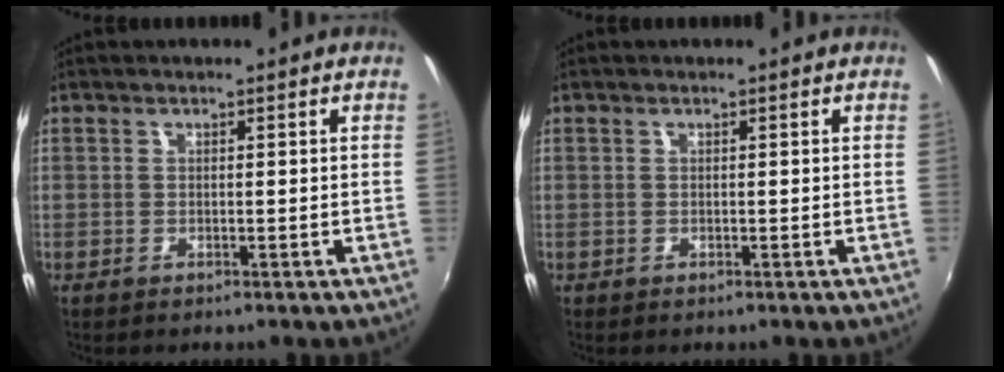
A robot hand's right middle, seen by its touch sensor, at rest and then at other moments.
{"total": 0.0}